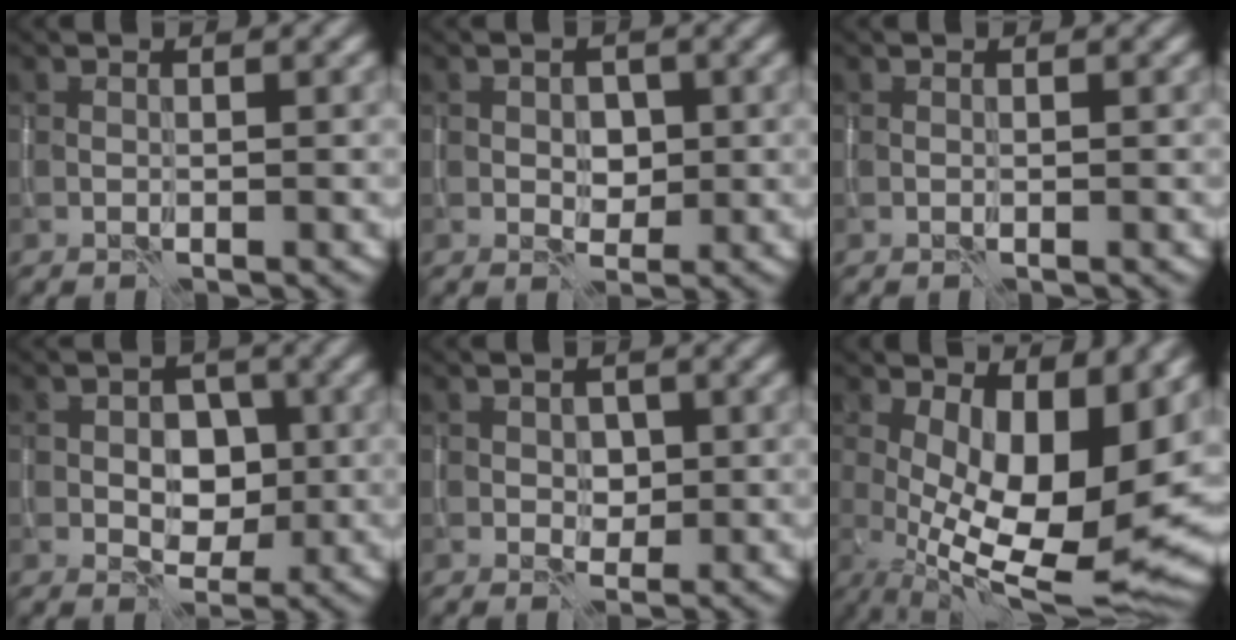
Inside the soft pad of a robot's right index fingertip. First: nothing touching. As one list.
[{"total": 2.1, "force": [0.1, 1.6, 1.3], "torque": [-0.022, -0.002, 0.003]}, {"total": 0.0}, {"total": 4.2, "force": [-0.1, 3.1, 2.8], "torque": [-0.039, -0.005, -0.001]}, {"total": 1.6, "force": [0.2, 1.3, 0.9], "torque": [-0.014, -0.003, 0.004]}, {"total": 13.2, "force": [0.3, 5.5, 12.0], "torque": [-0.173, -0.011, 0.011]}]